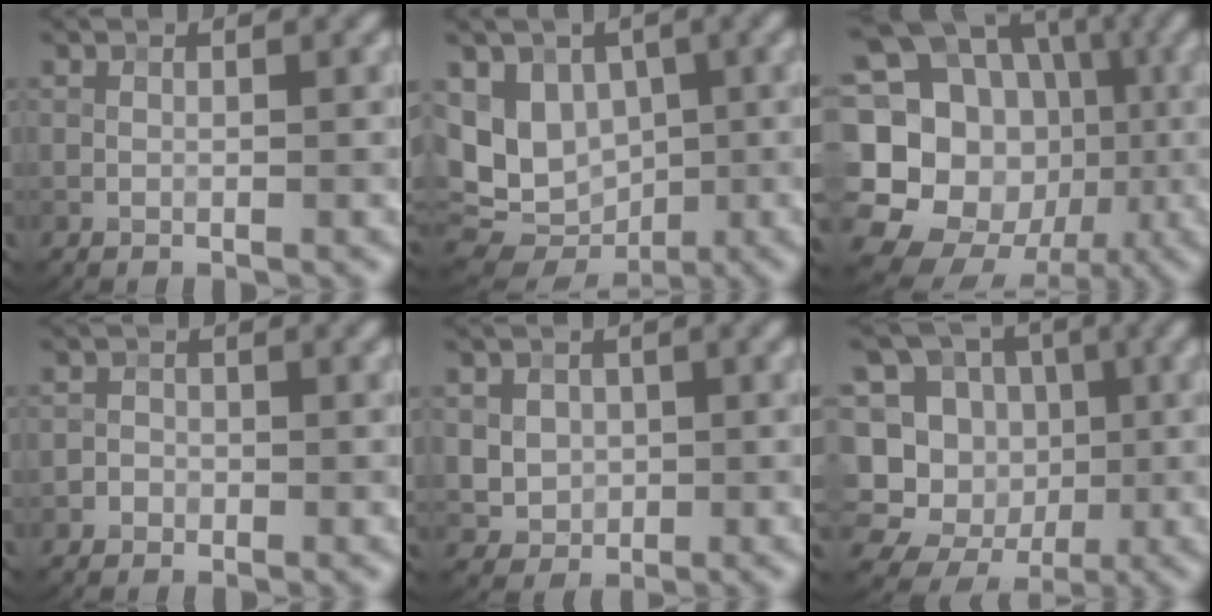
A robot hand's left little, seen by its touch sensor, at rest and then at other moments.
{"total": 8.2, "force": [0.6, 6.6, 4.8], "torque": [-0.072, 0.001, 0.020]}
{"total": 22.6, "force": [-2.9, 19.9, 10.2], "torque": [-0.182, 0.028, -0.084]}
{"total": 1.3, "force": [-0.5, 1.1, 0.2], "torque": [0.012, 0.003, -0.012]}
{"total": 4.0, "force": [1.1, 3.4, 1.8], "torque": [-0.040, 0.010, 0.020]}
{"total": 13.6, "force": [-2.9, 12.4, 4.8], "torque": [-0.132, 0.018, -0.050]}